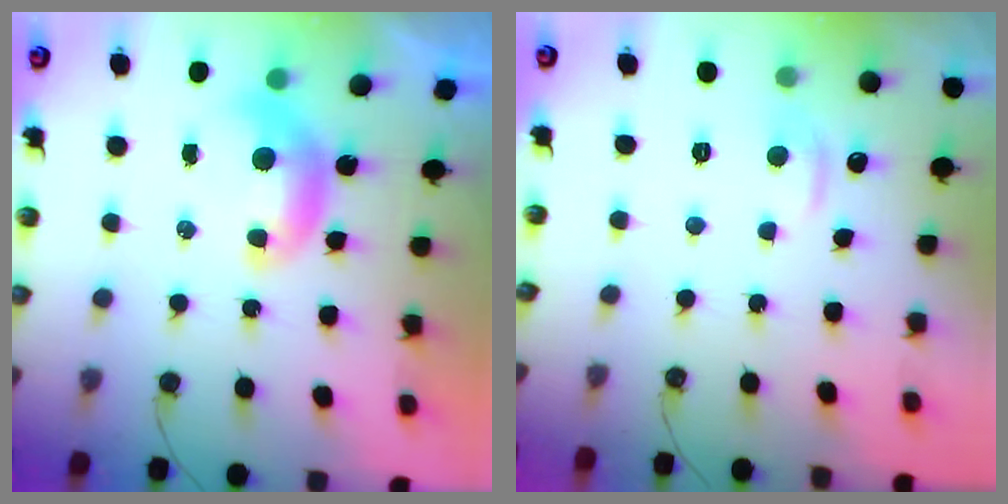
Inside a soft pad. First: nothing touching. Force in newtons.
{"total": 0.8, "press": 0.3, "slide": 0.7}